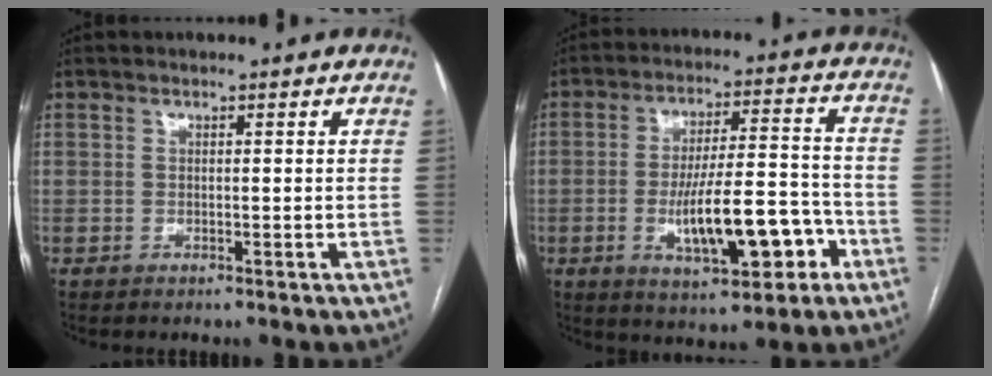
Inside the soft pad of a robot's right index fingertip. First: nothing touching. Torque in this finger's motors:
{"motor_torque": [0.99, -0.82, 0.81, 0.21]}